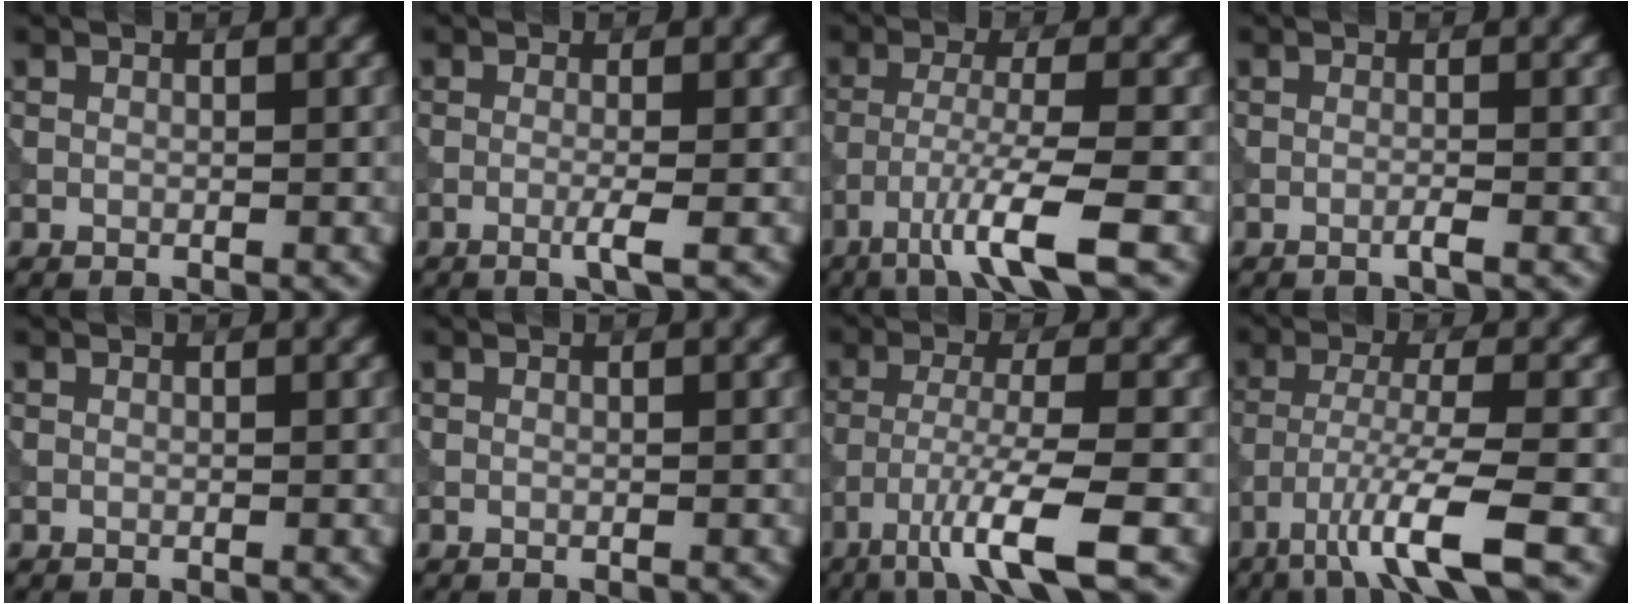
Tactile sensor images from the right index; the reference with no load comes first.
{"total": 1.8, "force": [-0.5, 0.2, 1.7], "torque": [-0.030, -0.002, -0.015]}
{"total": 5.9, "force": [-3.2, 0.4, 5.0], "torque": [-0.081, 0.000, -0.067]}
{"total": 0.9, "force": [-0.4, 0.1, 0.8], "torque": [-0.011, 0.002, -0.013]}
{"total": 0.0}
{"total": 0.0}
{"total": 6.6, "force": [-3.6, 0.6, 5.5], "torque": [-0.091, -0.001, -0.072]}
{"total": 6.2, "force": [-3.4, 0.4, 5.2], "torque": [-0.087, -0.001, -0.068]}